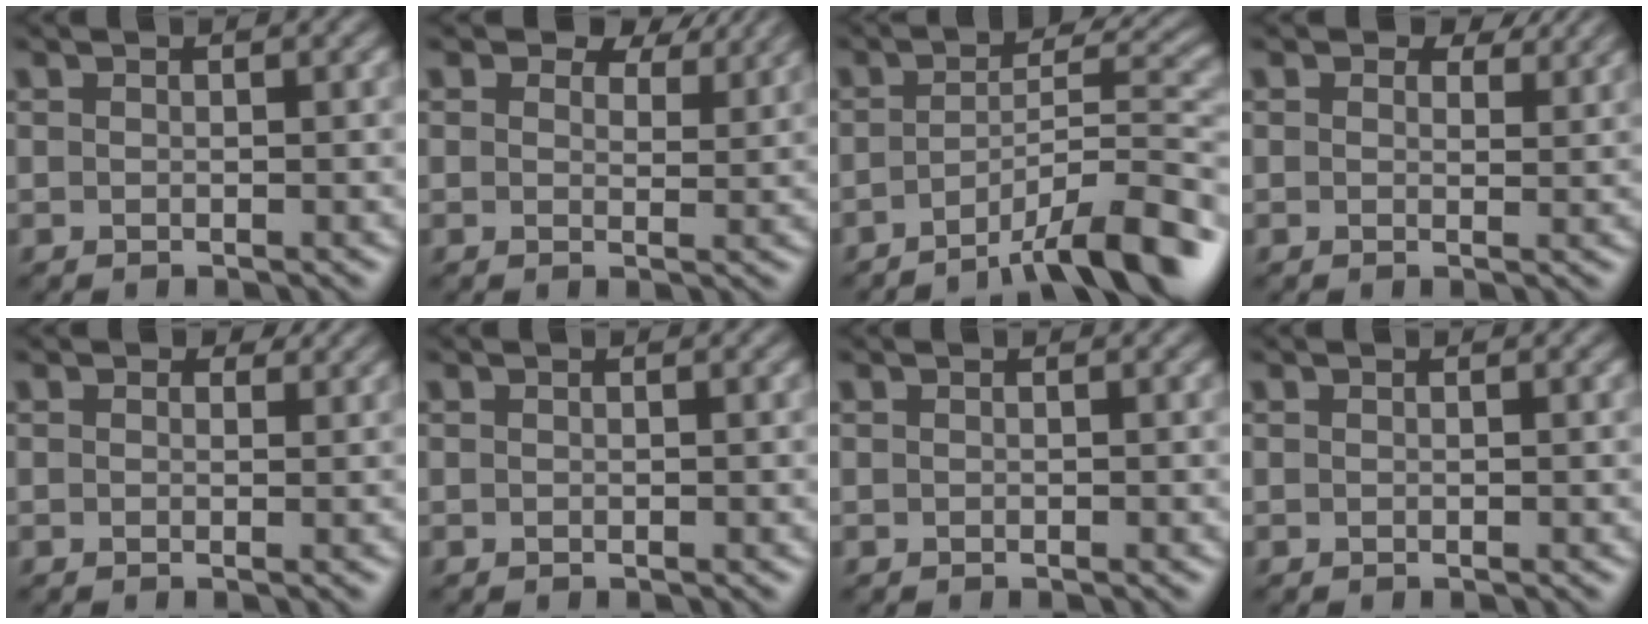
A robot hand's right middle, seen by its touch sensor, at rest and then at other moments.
{"total": 4.4, "force": [3.3, 2.0, 2.0], "torque": [-0.037, -0.003, 0.042]}
{"total": 8.9, "force": [-5.6, 1.9, 6.6], "torque": [-0.090, 0.006, -0.091]}
{"total": 2.7, "force": [2.0, 1.4, 1.2], "torque": [-0.026, -0.003, 0.023]}
{"total": 1.0, "force": [0.8, 0.5, 0.3], "torque": [-0.008, -0.005, 0.008]}
{"total": 0.0}
{"total": 0.0}
{"total": 0.0}